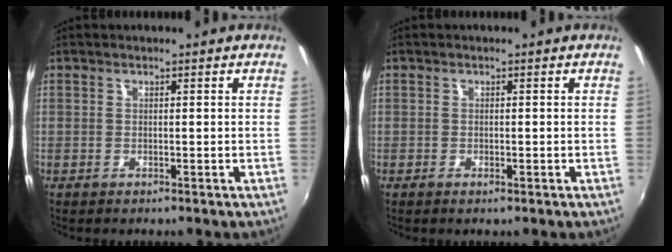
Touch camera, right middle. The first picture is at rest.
{"total": 0.9, "force": [-0.5, 0.3, 0.7], "torque": [-0.011, -0.002, -0.008]}